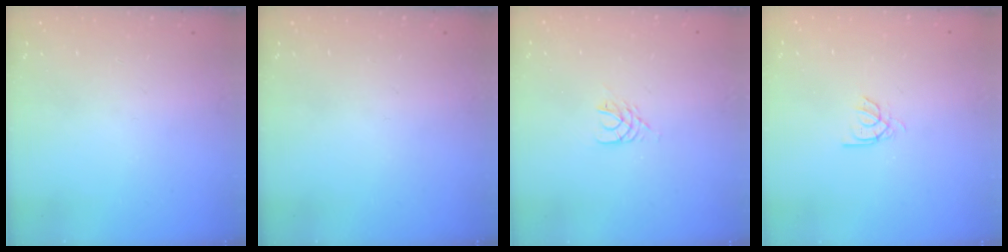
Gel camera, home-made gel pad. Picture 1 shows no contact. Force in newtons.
{"total": 0.0}
{"total": 3.5, "press": 3.5, "slide": 0.5}
{"total": 2.2, "press": 2.2, "slide": 0.2}